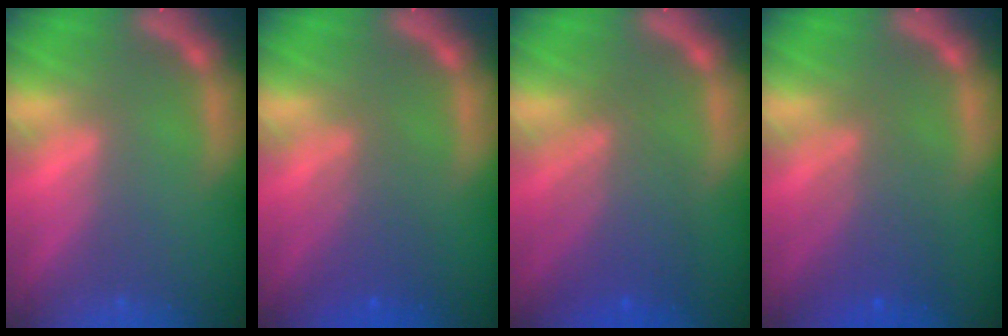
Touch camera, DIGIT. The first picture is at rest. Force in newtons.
{"total": 3.6}
{"total": 5.5}
{"total": 4.6}